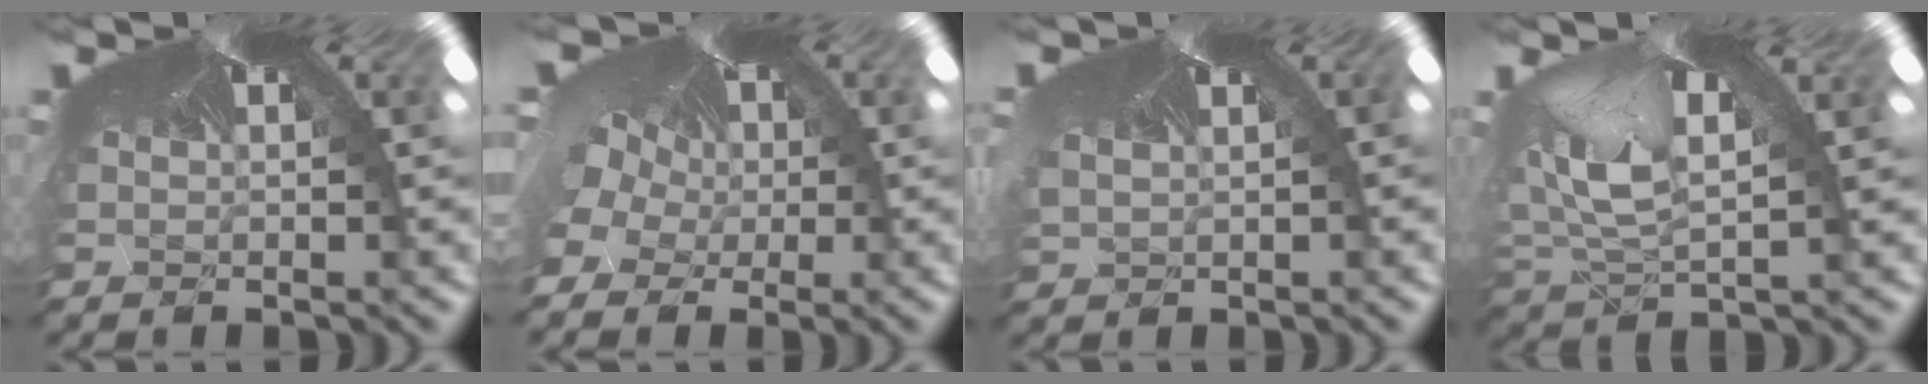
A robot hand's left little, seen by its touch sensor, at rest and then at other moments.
{"total": 4.1, "force": [-1.8, 2.8, 2.4], "torque": [-0.091, -0.024, -0.003]}
{"total": 1.8, "force": [0.5, 1.1, 1.4], "torque": [-0.049, 0.005, 0.020]}
{"total": 3.7, "force": [-3.1, 2.0, -0.6], "torque": [-0.047, -0.070, -0.010]}